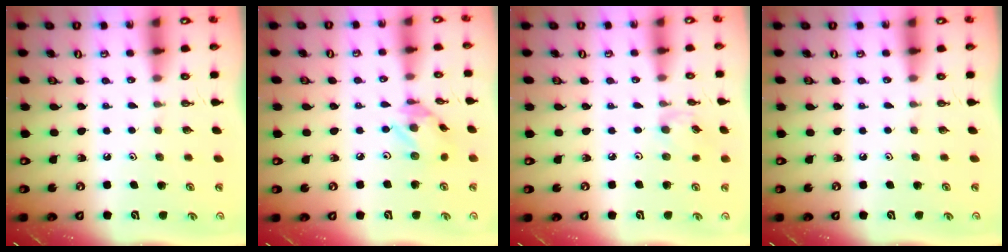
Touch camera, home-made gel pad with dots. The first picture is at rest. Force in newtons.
{"total": 6.7, "press": 6.6, "slide": 0.5}
{"total": 2.6, "press": 2.6, "slide": 0.4}
{"total": 0.0}